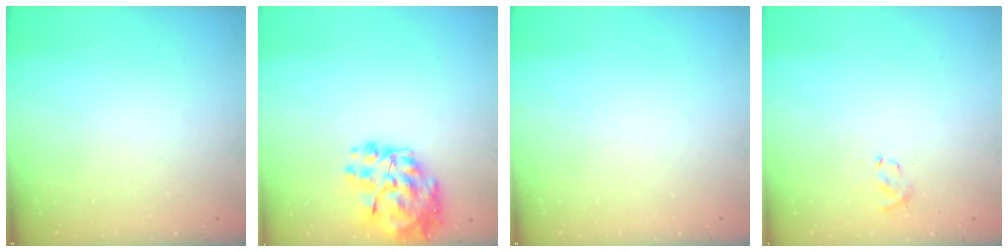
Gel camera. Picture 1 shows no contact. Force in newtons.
{"total": 15.6, "press": 14.8, "slide": 5.0}
{"total": 0.0}
{"total": 2.3, "press": 2.1, "slide": 1.0}